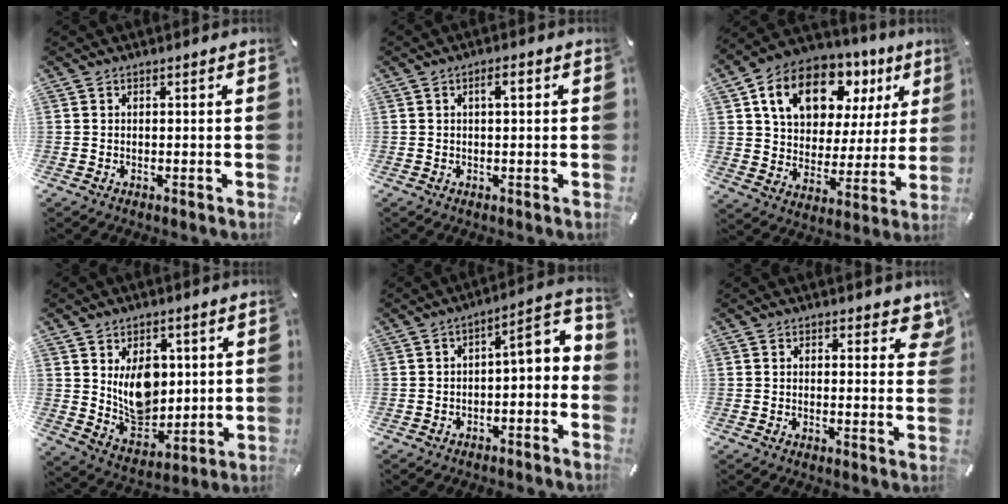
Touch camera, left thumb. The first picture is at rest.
{"total": 2.9, "force": [0.8, 0.9, 2.6], "torque": [-0.036, 0.002, 0.007]}
{"total": 16.8, "force": [9.4, 10.6, 9.0], "torque": [-0.168, -0.036, 0.168]}
{"total": 11.6, "force": [3.5, 8.8, 6.8], "torque": [-0.109, -0.018, 0.068]}
{"total": 5.4, "force": [-1.2, 2.5, 4.6], "torque": [-0.061, -0.011, -0.033]}
{"total": 4.2, "force": [2.3, 2.3, 2.6], "torque": [-0.022, -0.007, 0.037]}